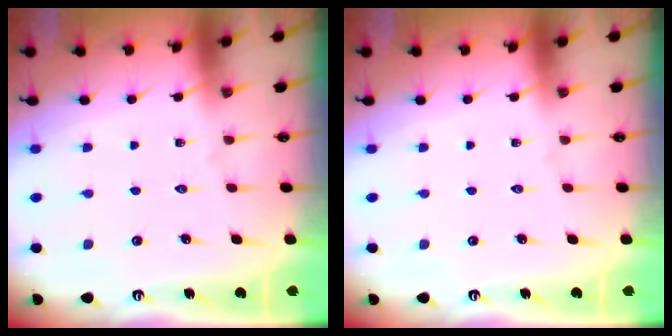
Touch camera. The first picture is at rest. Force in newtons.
{"total": 0.0}